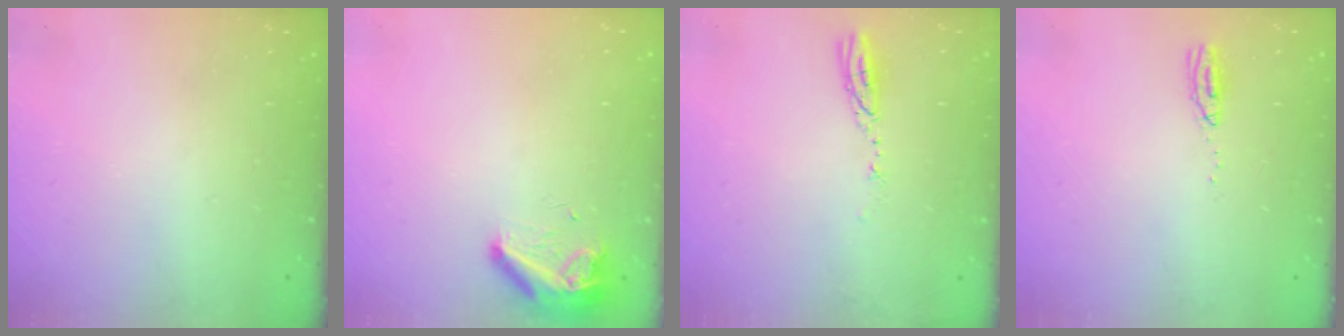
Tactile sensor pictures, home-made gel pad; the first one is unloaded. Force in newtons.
{"total": 8.3, "press": 8.3, "slide": 0.9}
{"total": 3.5, "press": 3.5, "slide": 0.3}
{"total": 9.3, "press": 5.1, "slide": 7.7}